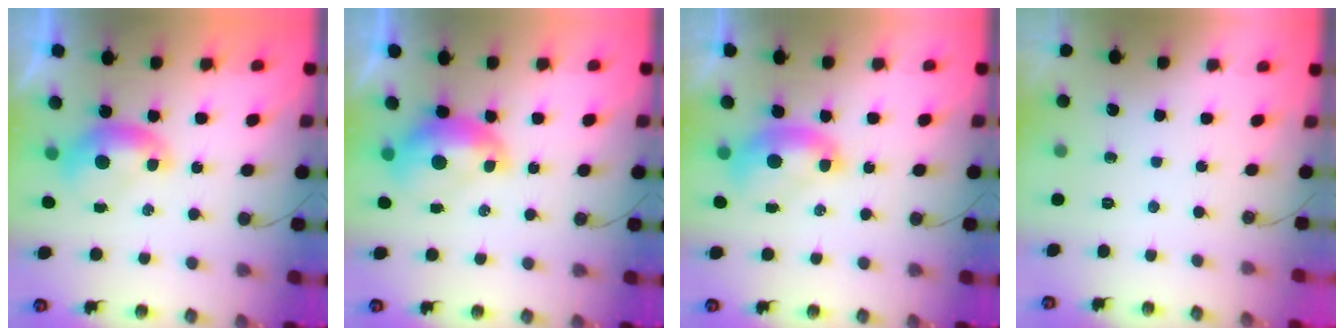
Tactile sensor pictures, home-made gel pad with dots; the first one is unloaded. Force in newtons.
{"total": 2.5, "press": 2.4, "slide": 0.7}
{"total": 2.2, "press": 2.2, "slide": 0.3}
{"total": 0.0}